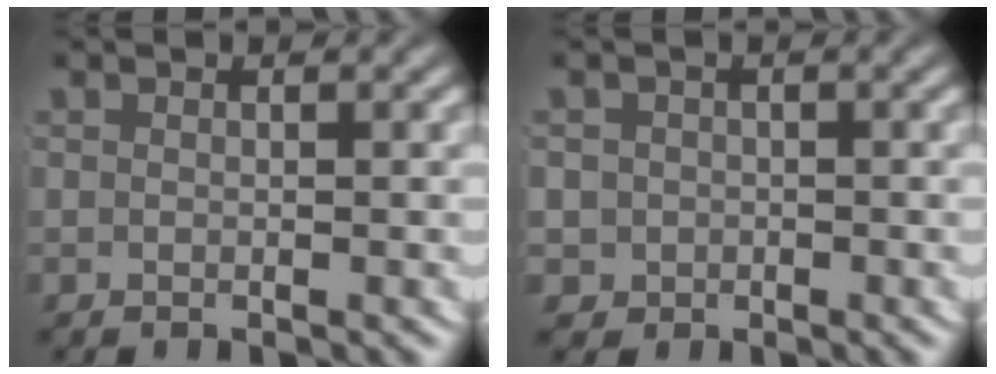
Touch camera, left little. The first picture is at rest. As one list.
[{"total": 5.2, "force": [-0.8, 5.0, 1.2], "torque": [-0.040, -0.016, -0.015]}]